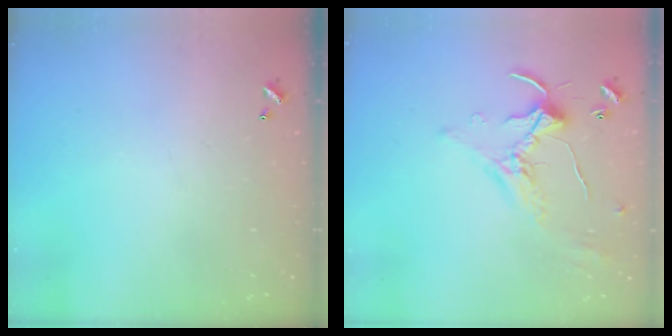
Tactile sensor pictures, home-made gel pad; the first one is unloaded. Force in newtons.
{"total": 1.0, "press": 0.5, "slide": 0.8}